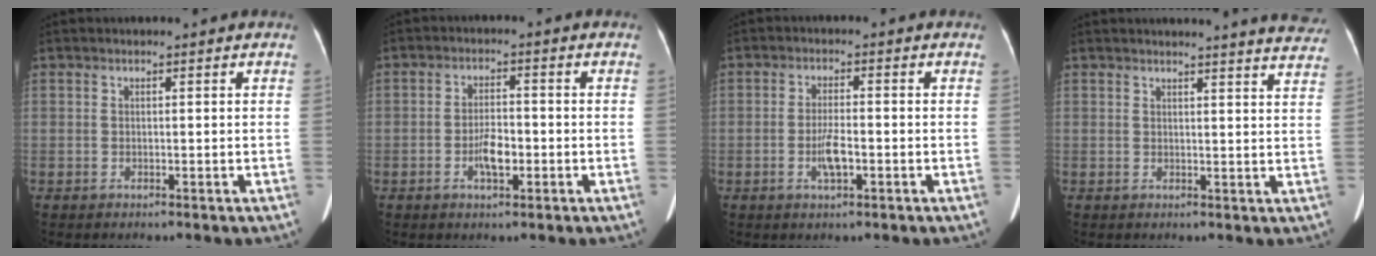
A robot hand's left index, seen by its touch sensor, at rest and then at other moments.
{"total": 4.1, "force": [-1.5, 1.5, 3.5], "torque": [-0.066, 0.004, -0.024]}
{"total": 3.8, "force": [-1.4, 0.9, 3.5], "torque": [-0.070, 0.000, -0.022]}
{"total": 13.1, "force": [12.7, 0.3, 3.3], "torque": [-0.024, -0.063, 0.115]}